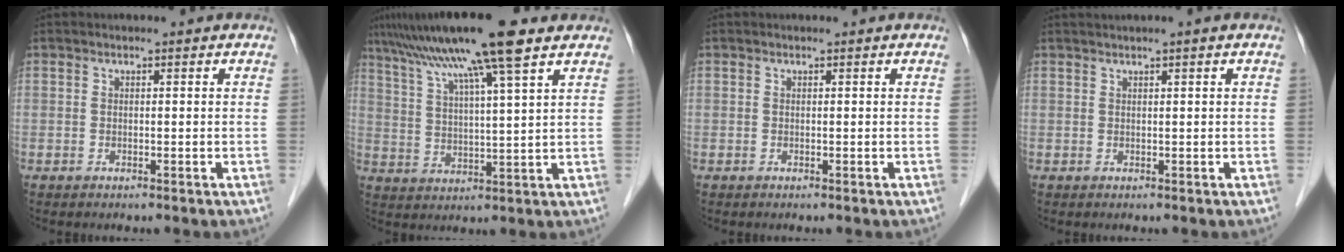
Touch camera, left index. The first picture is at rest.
{"total": 14.2, "force": [10.0, -0.6, 10.1], "torque": [-0.174, 0.028, 0.160]}
{"total": 0.0}
{"total": 1.3, "force": [0.8, -0.3, 1.0], "torque": [-0.023, 0.007, 0.021]}